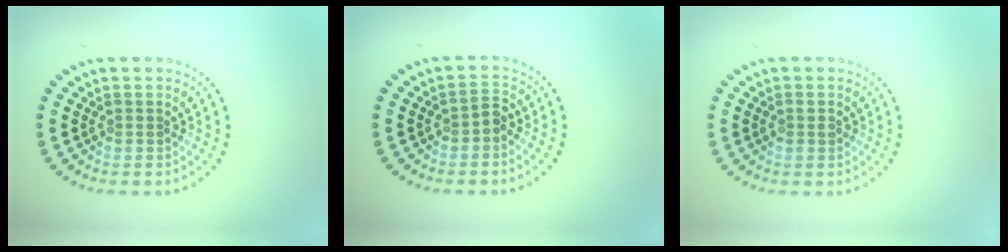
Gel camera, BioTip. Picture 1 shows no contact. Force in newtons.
{"total": 1.2, "press": 1.0, "slide": 0.6}
{"total": 0.8, "press": 0.8, "slide": 0.2}